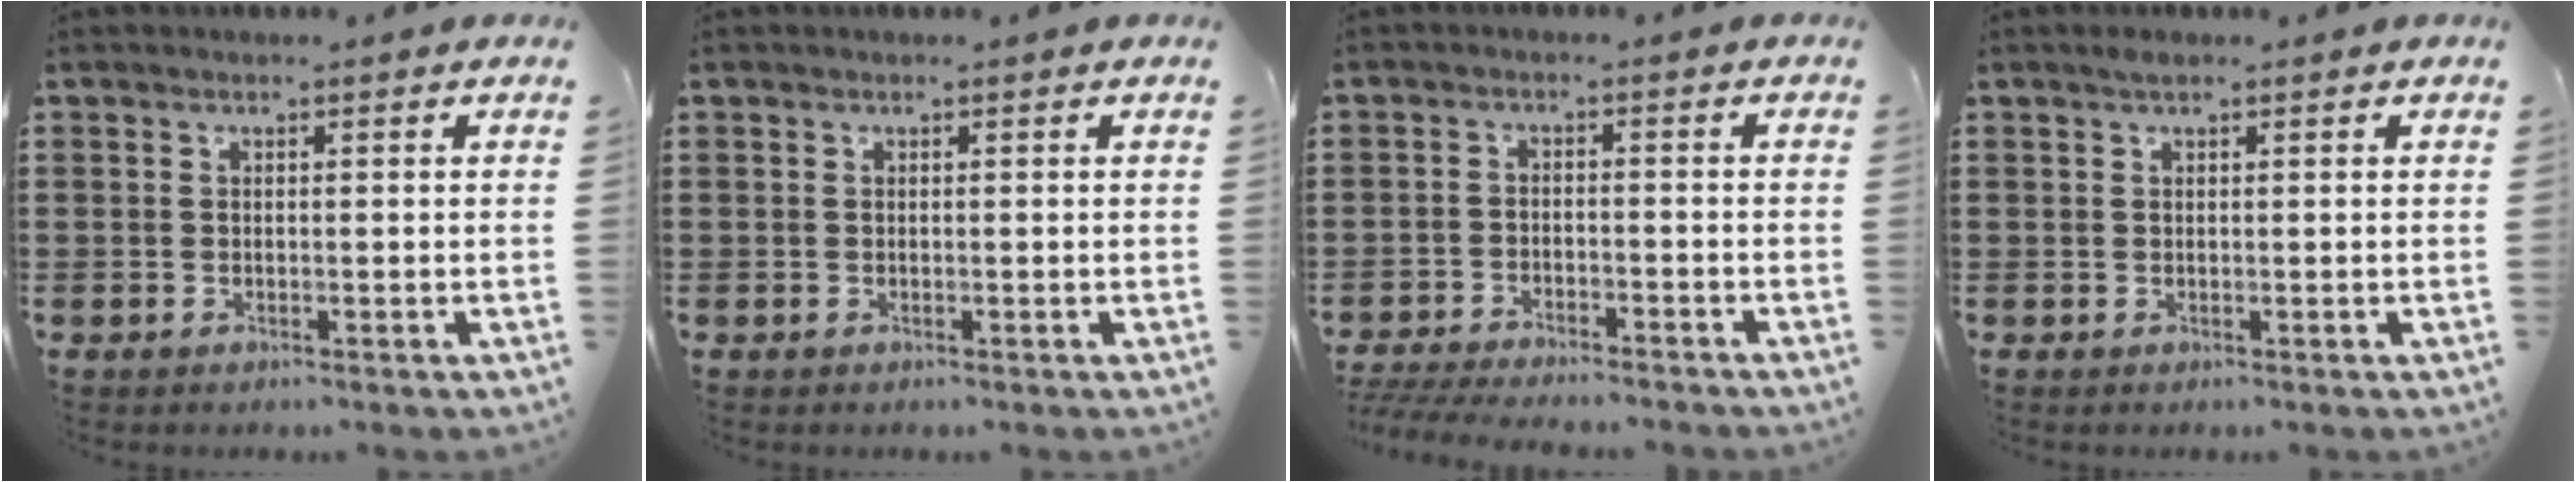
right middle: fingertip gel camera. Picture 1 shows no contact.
{"total": 0.0}
{"total": 4.3, "force": [-4.2, 0.2, 0.9], "torque": [-0.029, -0.007, -0.090]}
{"total": 0.5, "force": [0.3, 0.2, 0.4], "torque": [-0.009, 0.003, 0.005]}